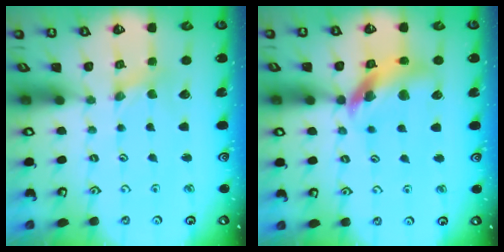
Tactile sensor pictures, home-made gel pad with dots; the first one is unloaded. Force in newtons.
{"total": 13.4, "press": 13.3, "slide": 1.7}